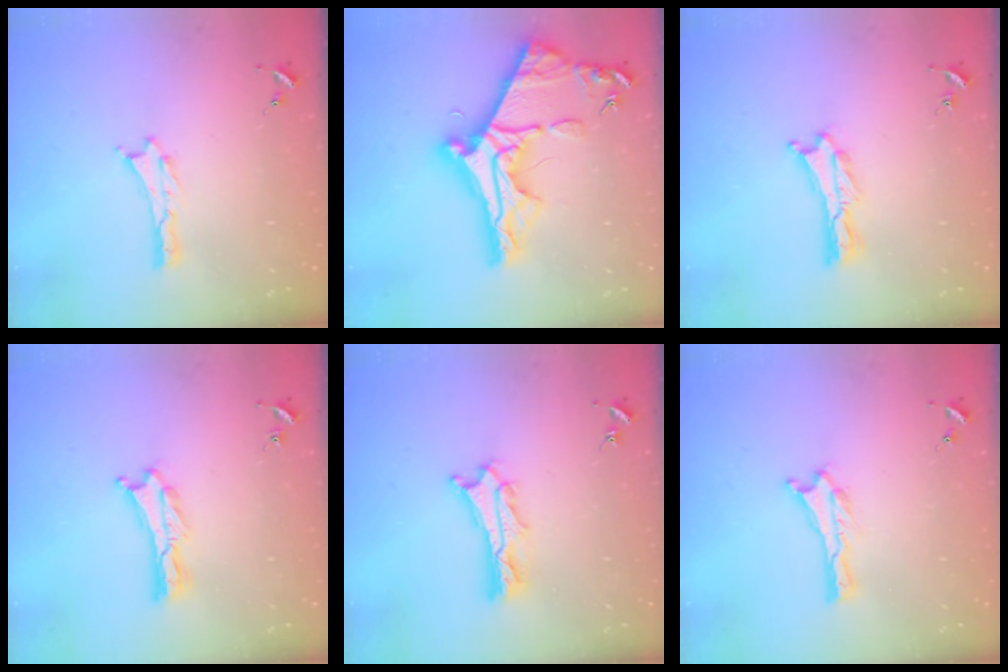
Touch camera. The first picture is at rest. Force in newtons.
{"total": 11.4, "press": 11.3, "slide": 1.0}
{"total": 0.7, "press": 0.7, "slide": 0.2}
{"total": 0.7, "press": 0.7, "slide": 0.2}
{"total": 3.3, "press": 3.2, "slide": 0.3}
{"total": 0.0}